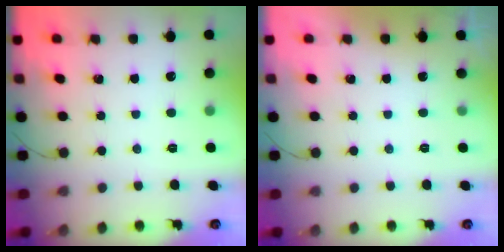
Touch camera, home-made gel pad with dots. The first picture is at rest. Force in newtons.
{"total": 0.0}